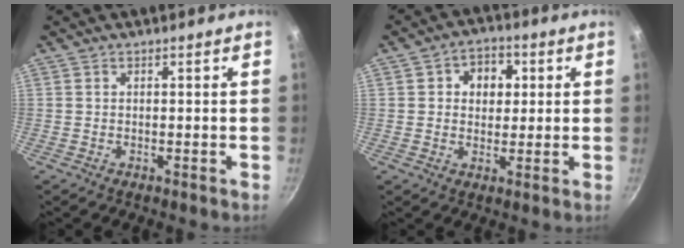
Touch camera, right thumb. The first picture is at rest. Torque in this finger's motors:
{"motor_torque": [-0.87, 0.73, -0.09, 0.14, 0.02]}